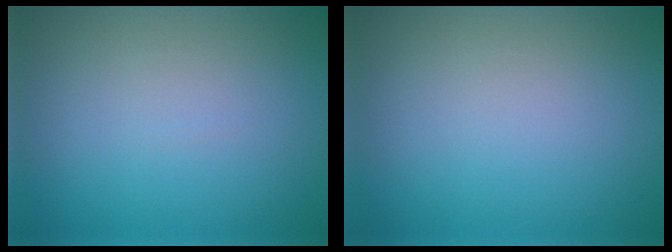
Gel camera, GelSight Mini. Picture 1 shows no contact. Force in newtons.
{"total": 0.0}